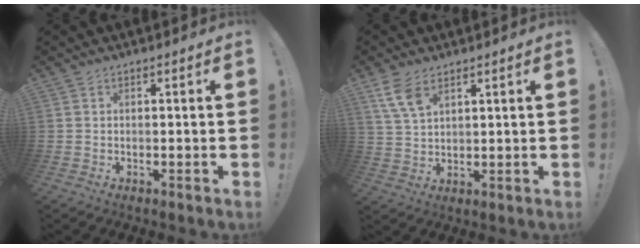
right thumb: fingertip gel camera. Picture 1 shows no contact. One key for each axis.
{"total": 7.4, "fx": 4.7, "fy": 3.5, "fz": 4.6, "tx": -0.082, "ty": -0.020, "tz": 0.091}